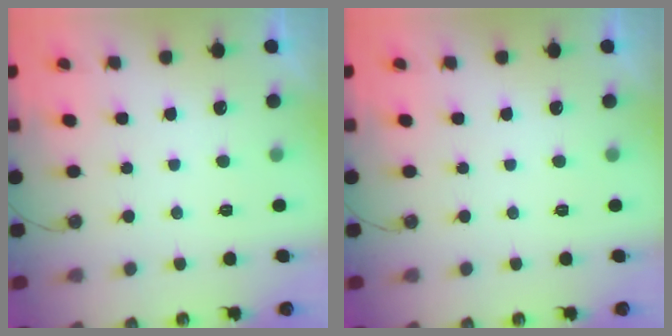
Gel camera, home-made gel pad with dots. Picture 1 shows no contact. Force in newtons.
{"total": 0.0}